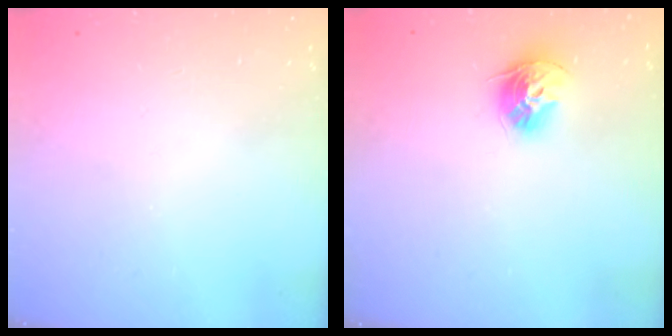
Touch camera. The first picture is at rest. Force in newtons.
{"total": 10.6, "press": 10.6, "slide": 1.0}